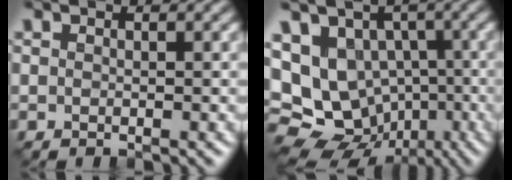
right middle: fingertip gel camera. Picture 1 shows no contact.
{"total": 16.8, "force": [-3.3, 14.5, 7.9], "torque": [-0.175, -0.007, -0.047]}